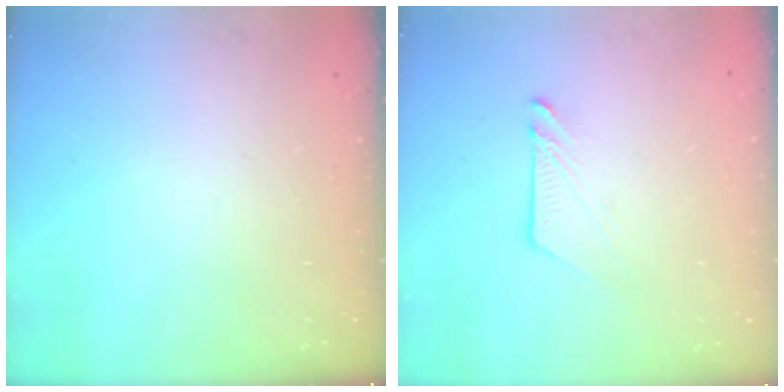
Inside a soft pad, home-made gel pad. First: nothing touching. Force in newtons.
{"total": 4.8, "press": 4.7, "slide": 0.5}